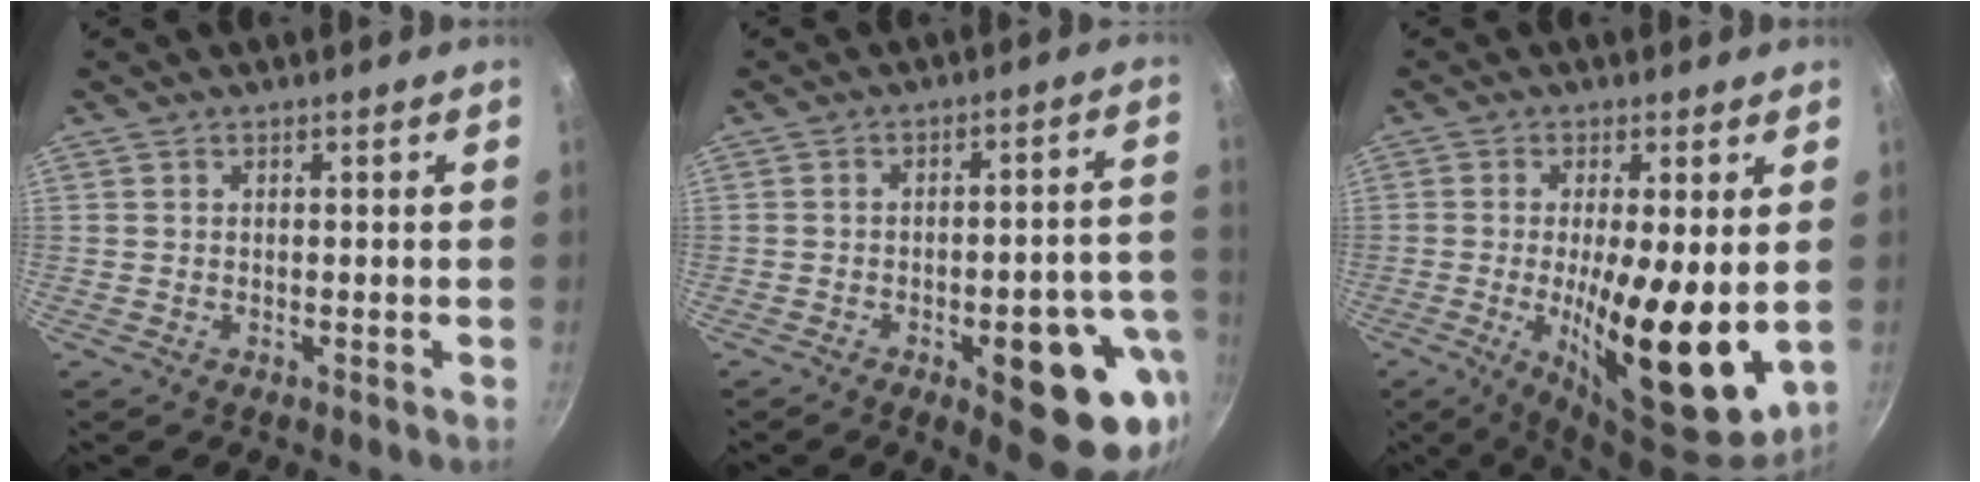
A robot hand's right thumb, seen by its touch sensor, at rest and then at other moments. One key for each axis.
{"total": 16.6, "fx": -6.4, "fy": 6.2, "fz": 14.1, "tx": -0.132, "ty": 0.028, "tz": -0.076}
{"total": 16.5, "fx": -1.1, "fy": 4.8, "fz": 15.8, "tx": -0.238, "ty": -0.023, "tz": -0.012}